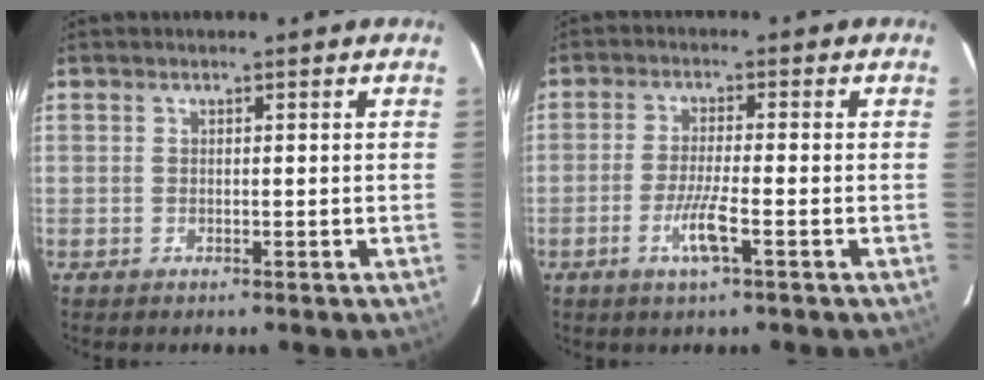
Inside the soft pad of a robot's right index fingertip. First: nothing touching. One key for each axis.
{"total": 4.8, "fx": -2.0, "fy": 0.0, "fz": 4.4, "tx": -0.085, "ty": -0.008, "tz": -0.040}